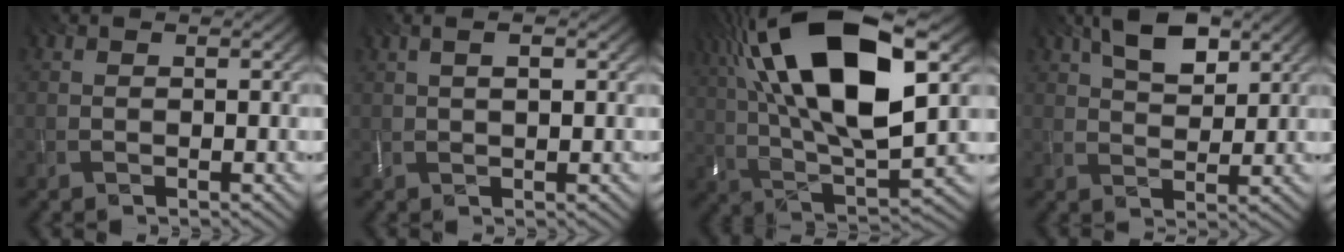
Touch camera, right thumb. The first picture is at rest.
{"total": 2.4, "force": [0.8, 0.6, 2.2], "torque": [-0.039, 0.002, 0.019]}
{"total": 20.0, "force": [6.8, 8.2, 17.0], "torque": [-0.341, 0.045, 0.112]}
{"total": 6.6, "force": [3.7, 3.0, 4.5], "torque": [-0.089, 0.008, 0.069]}